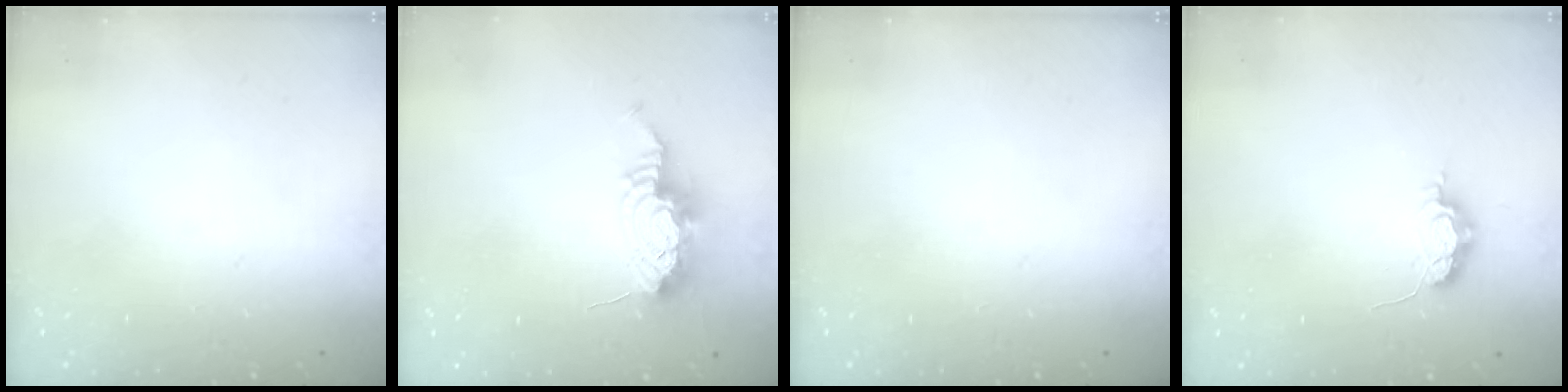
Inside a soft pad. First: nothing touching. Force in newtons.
{"total": 15.8, "press": 12.2, "slide": 10.0}
{"total": 0.0}
{"total": 5.8, "press": 5.7, "slide": 0.5}